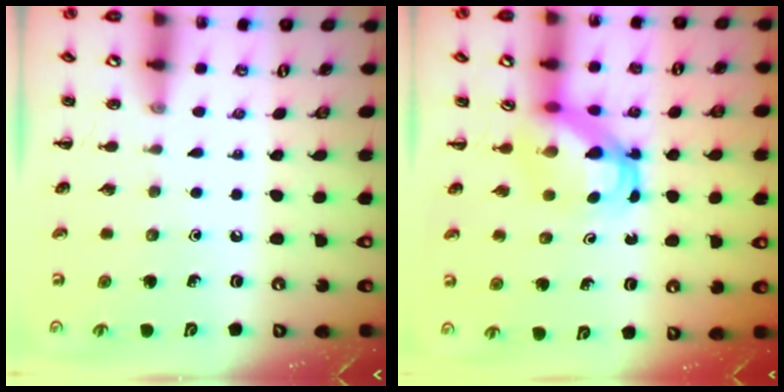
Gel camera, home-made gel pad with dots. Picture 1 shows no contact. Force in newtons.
{"total": 5.0, "press": 4.9, "slide": 0.8}